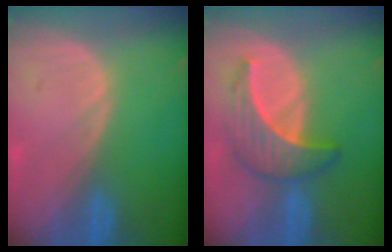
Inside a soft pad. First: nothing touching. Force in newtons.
{"total": 6.9, "press": 6.4, "slide": 2.8}